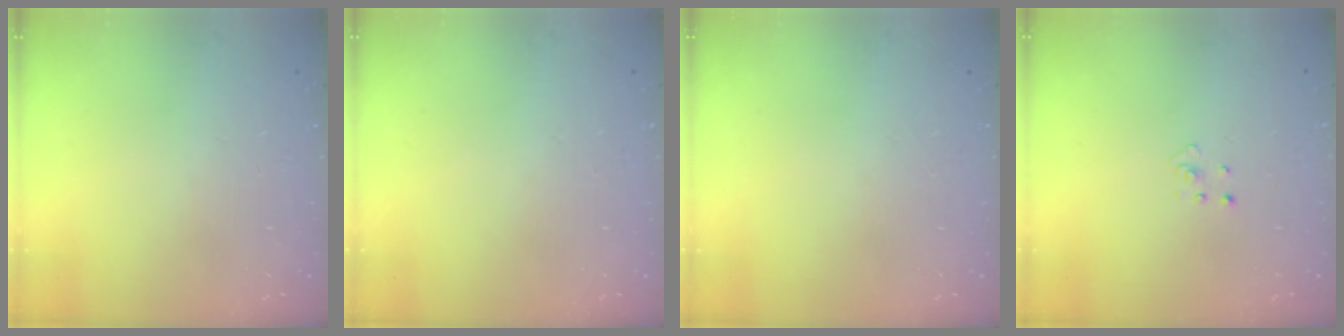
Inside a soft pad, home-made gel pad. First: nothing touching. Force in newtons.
{"total": 0.0}
{"total": 0.0}
{"total": 1.9, "press": 1.9, "slide": 0.1}